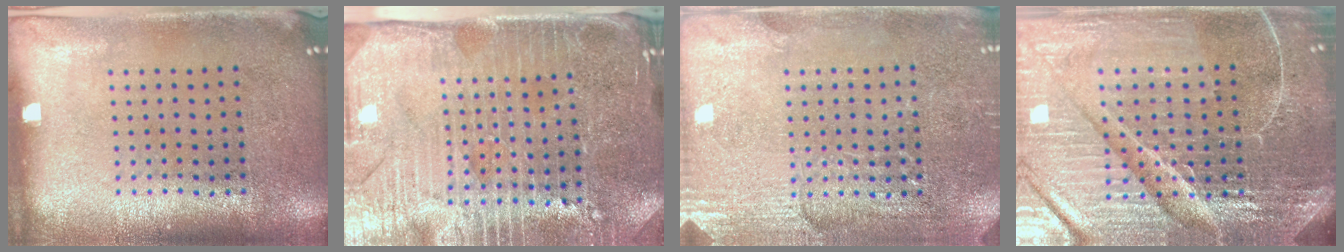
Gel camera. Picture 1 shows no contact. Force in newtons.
{"total": 4.3, "press": 3.8, "slide": 2.0}
{"total": 2.9, "press": 2.9, "slide": 0.2}
{"total": 6.6, "press": 5.8, "slide": 3.1}